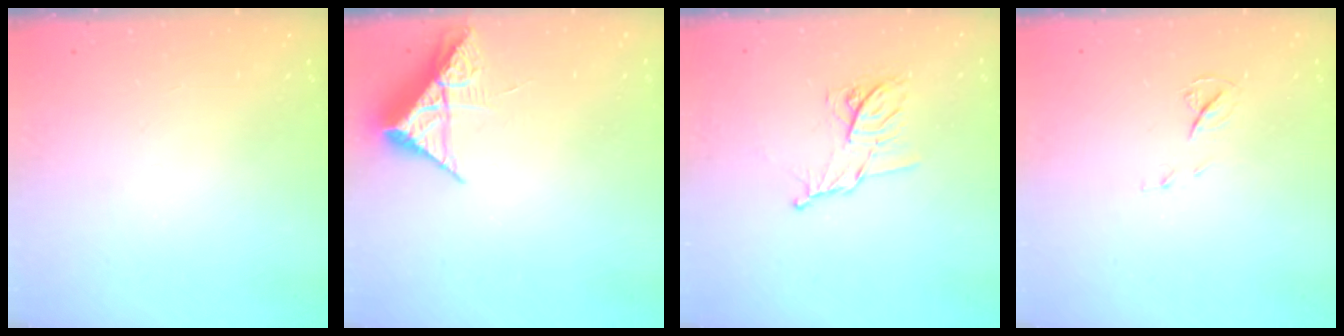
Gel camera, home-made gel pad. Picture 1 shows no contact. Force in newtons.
{"total": 7.6, "press": 7.6, "slide": 0.4}
{"total": 10.3, "press": 10.3, "slide": 0.3}
{"total": 5.7, "press": 5.6, "slide": 0.5}